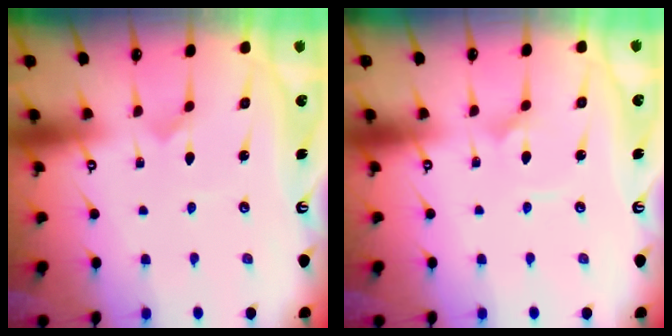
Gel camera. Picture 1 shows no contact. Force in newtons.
{"total": 2.1, "press": 2.1, "slide": 0.1}